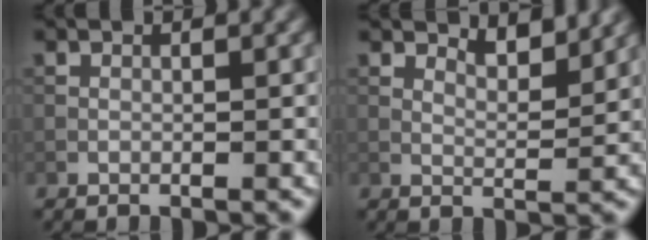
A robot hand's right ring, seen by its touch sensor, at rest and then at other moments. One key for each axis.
{"total": 2.7, "fx": 2.3, "fy": 0.7, "fz": 1.3, "tx": -0.026, "ty": -0.012, "tz": 0.033}